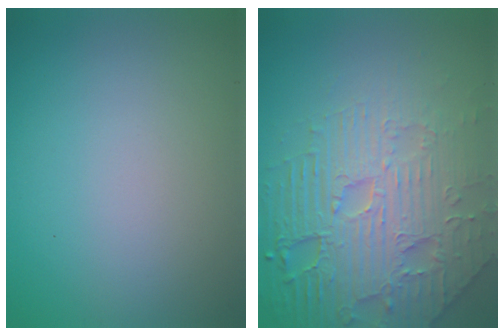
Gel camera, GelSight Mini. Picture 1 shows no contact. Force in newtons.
{"total": 7.9, "press": 6.1, "slide": 5.0}